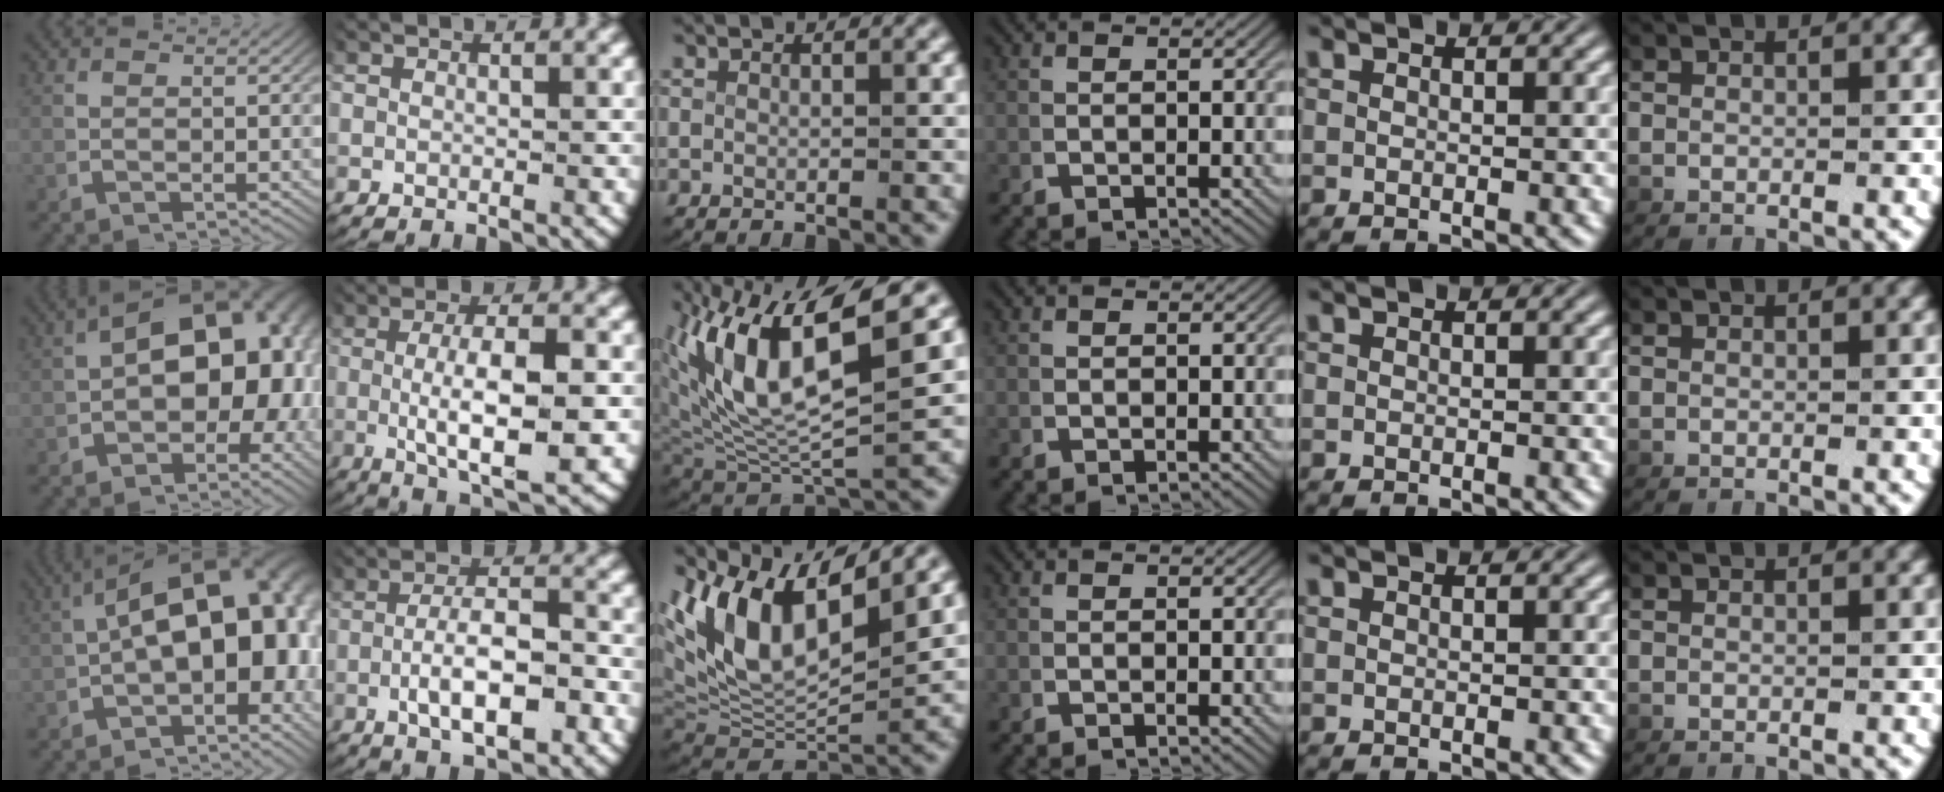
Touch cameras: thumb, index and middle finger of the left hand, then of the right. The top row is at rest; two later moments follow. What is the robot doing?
{"motion": "lift_and_place", "object": "ribbon"}